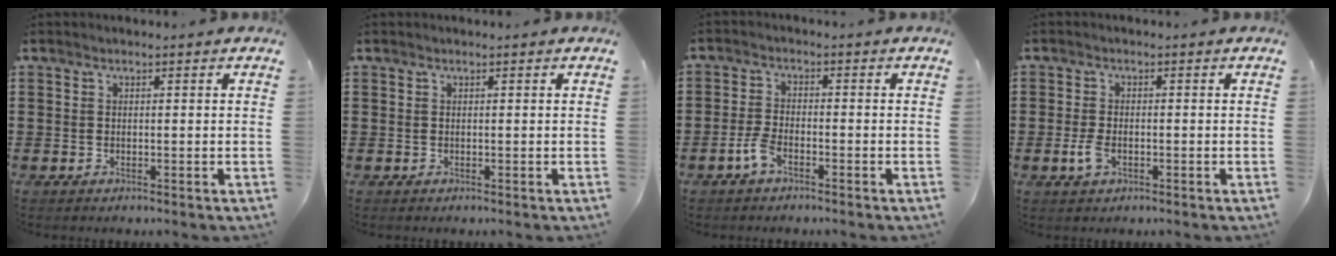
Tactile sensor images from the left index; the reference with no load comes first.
{"total": 0.0}
{"total": 3.5, "force": [-2.0, 1.2, 2.7], "torque": [-0.067, -0.002, -0.041]}
{"total": 3.0, "force": [-1.0, 1.5, 2.4], "torque": [-0.066, -0.007, -0.023]}